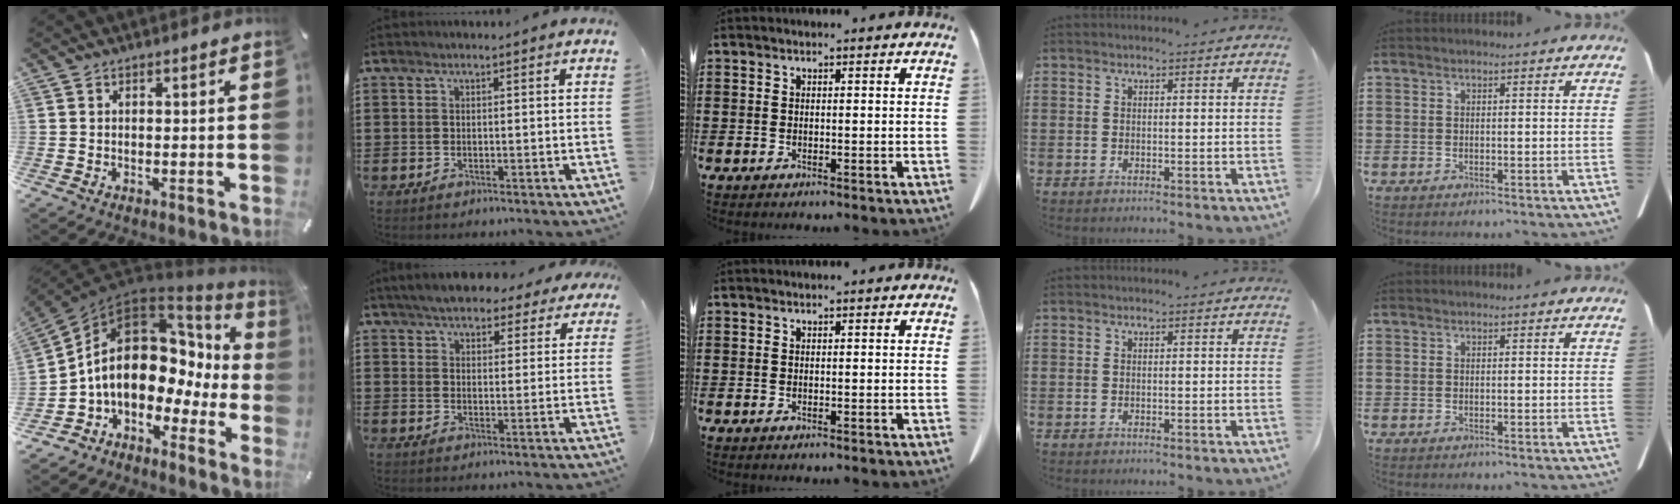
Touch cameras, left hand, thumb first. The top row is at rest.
{"thumb": {"total": 15.8, "force": [1.4, 11.2, 11.1], "torque": [-0.205, -0.021, 0.020]}, "index": {"total": 5.7, "force": [5.3, 1.5, 1.7], "torque": [-0.053, -0.007, 0.097]}}